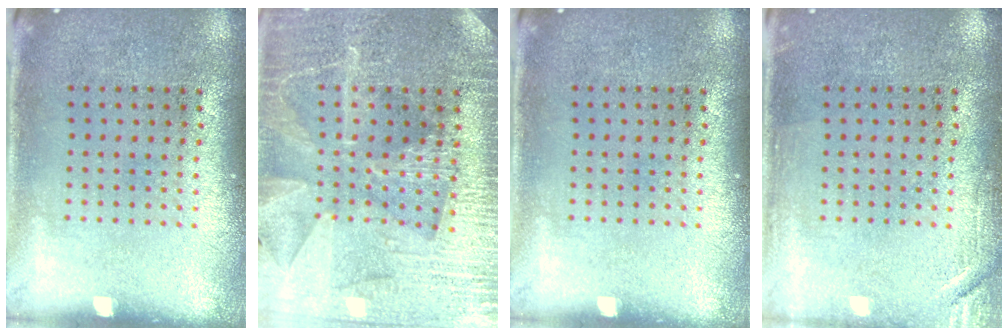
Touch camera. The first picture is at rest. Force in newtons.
{"total": 3.6, "press": 3.5, "slide": 0.9}
{"total": 0.0}
{"total": 1.7, "press": 1.7, "slide": 0.2}